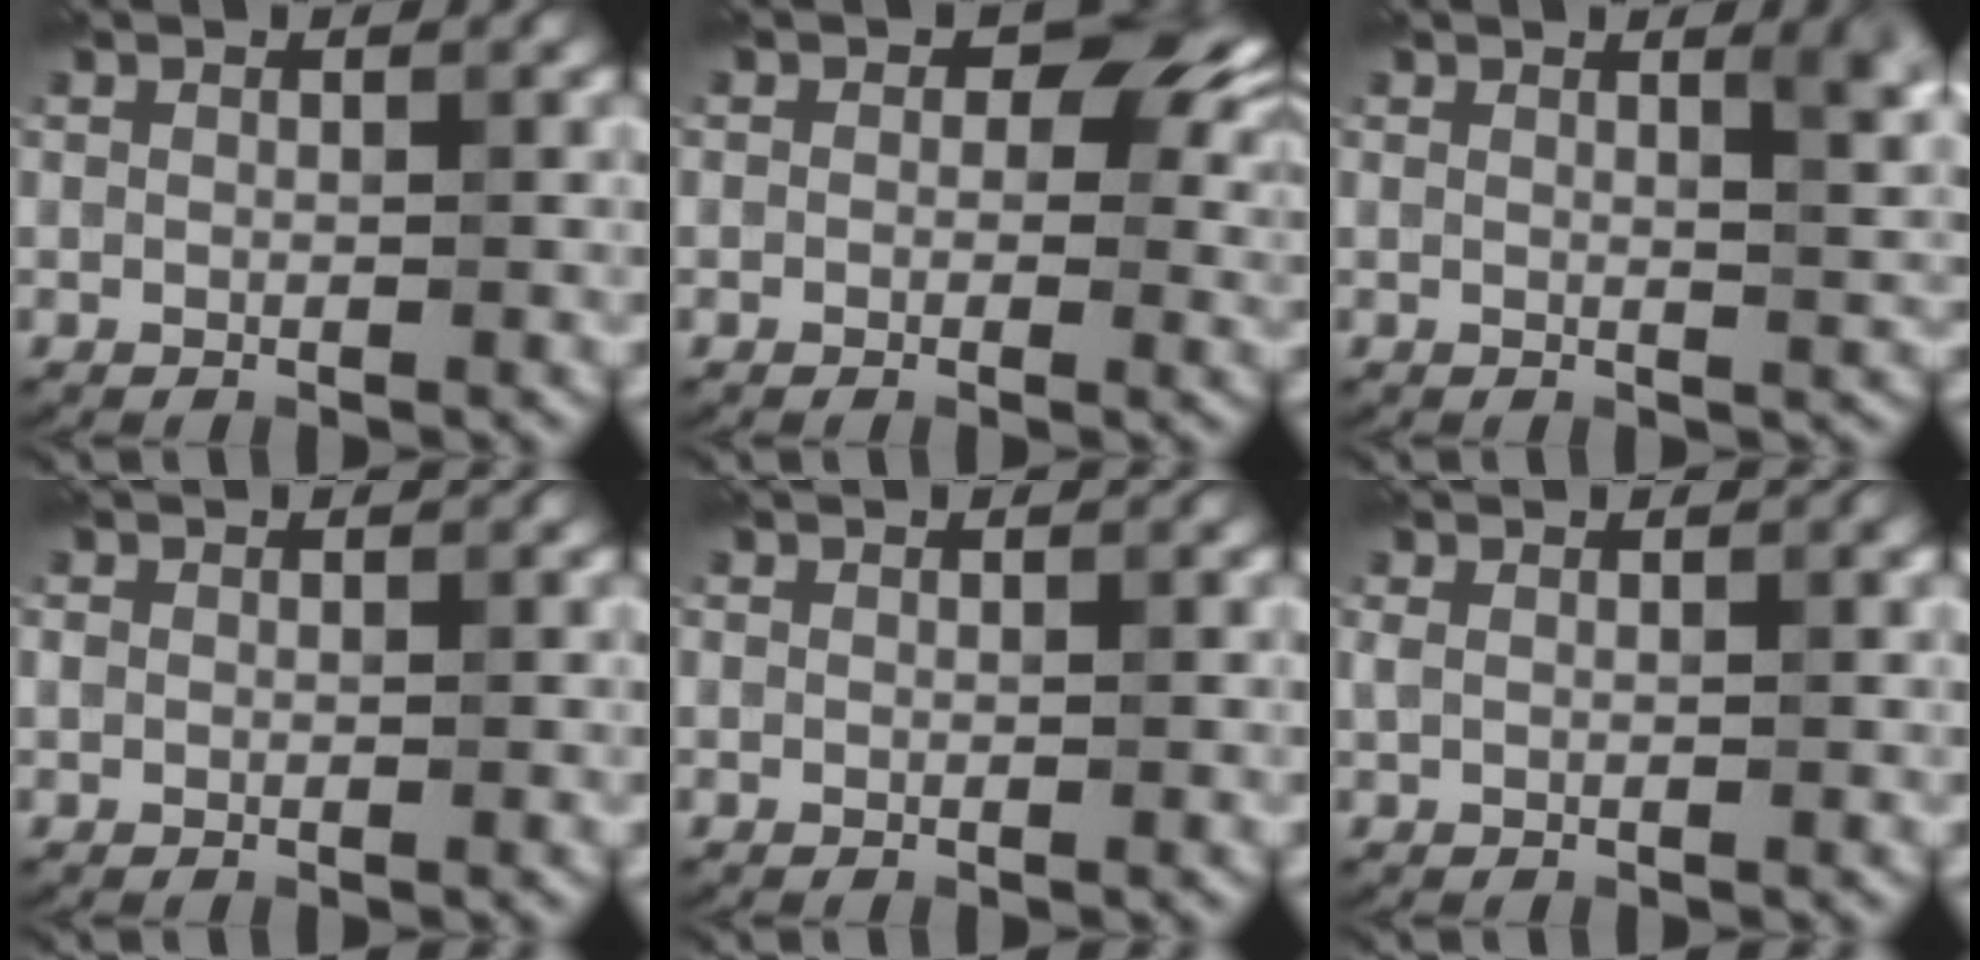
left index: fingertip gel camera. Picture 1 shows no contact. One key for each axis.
{"total": 6.3, "fx": 1.3, "fy": 4.4, "fz": 4.4, "tx": -0.025, "ty": 0.010, "tz": 0.005}
{"total": 3.6, "fx": 1.3, "fy": 1.1, "fz": 3.2, "tx": -0.028, "ty": 0.003, "tz": 0.013}
{"total": 0.5, "fx": 0.0, "fy": 0.5, "fz": 0.1, "tx": 0.001, "ty": -0.003, "tz": -0.003}
{"total": 0.0}
{"total": 1.3, "fx": 0.5, "fy": 0.5, "fz": 1.1, "tx": -0.023, "ty": 0.004, "tz": 0.004}